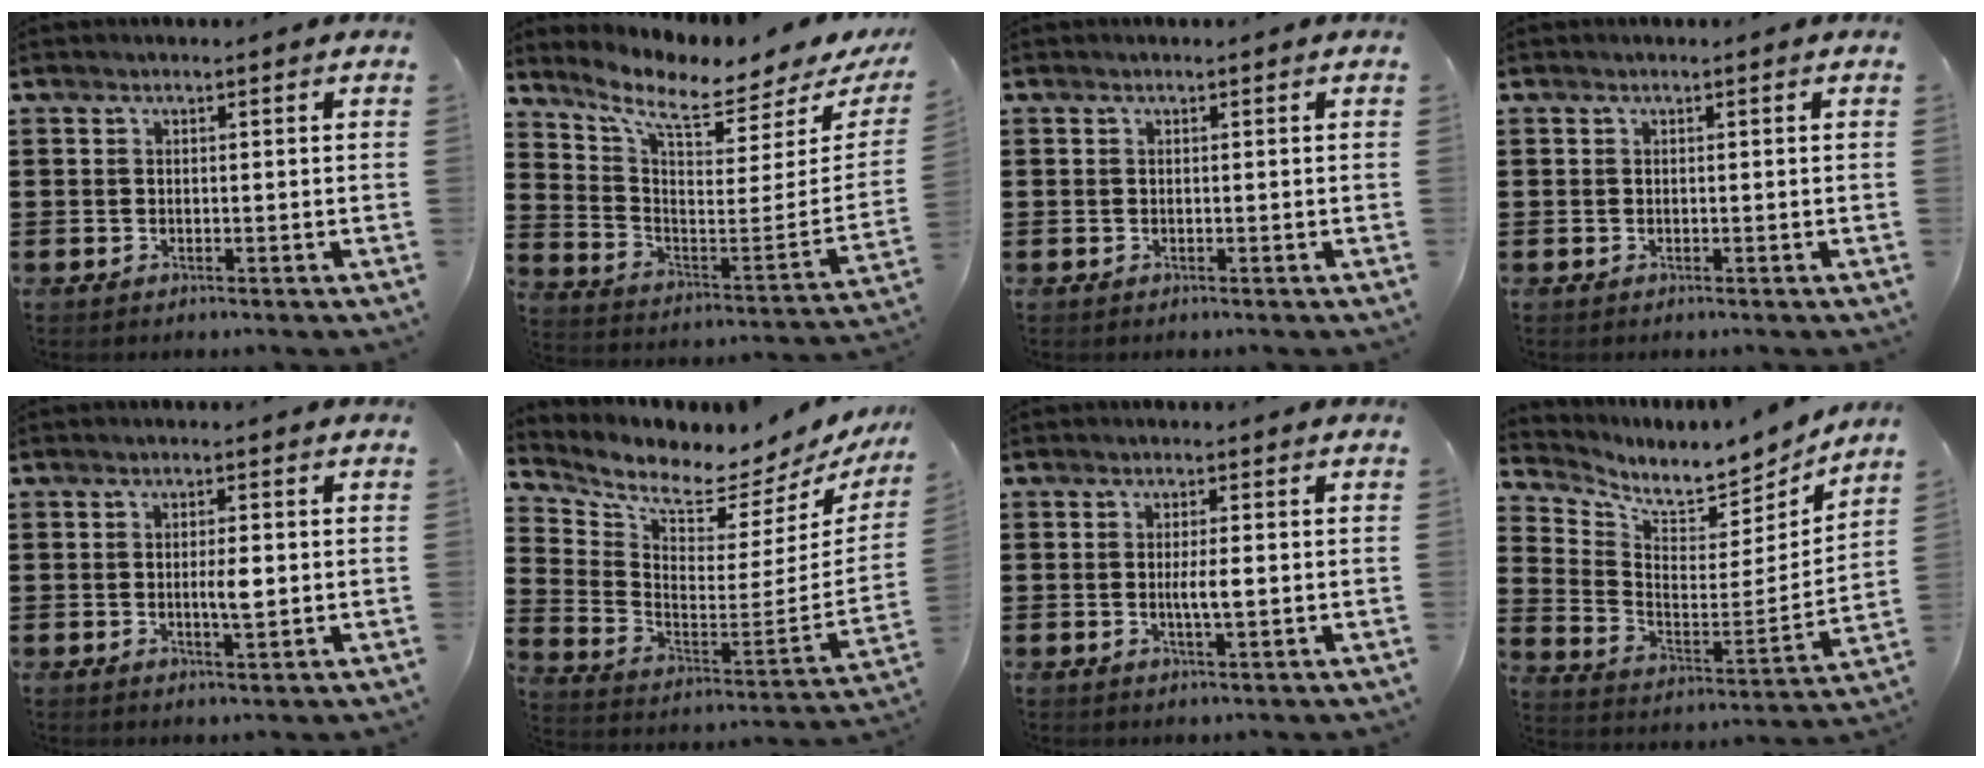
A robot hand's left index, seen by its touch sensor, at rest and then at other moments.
{"total": 6.9, "force": [5.4, 1.3, 4.2], "torque": [-0.104, -0.052, 0.084]}
{"total": 0.0}
{"total": 0.0}
{"total": 3.5, "force": [-0.1, 0.8, 3.4], "torque": [-0.052, -0.005, -0.004]}
{"total": 4.8, "force": [4.4, 0.6, 1.9], "torque": [-0.060, -0.068, 0.065]}
{"total": 3.0, "force": [-0.2, 0.3, 3.0], "torque": [-0.061, -0.007, -0.006]}
{"total": 6.2, "force": [5.8, 1.3, 1.8], "torque": [-0.061, -0.057, 0.095]}